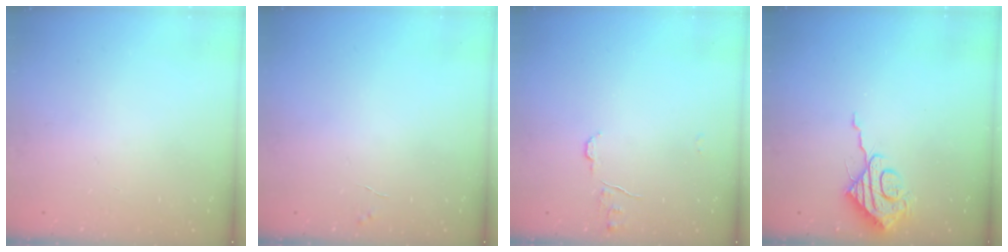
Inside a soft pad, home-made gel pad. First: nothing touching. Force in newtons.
{"total": 3.0, "press": 3.0, "slide": 0.3}
{"total": 6.8, "press": 6.8, "slide": 0.6}
{"total": 9.1, "press": 9.1, "slide": 0.7}